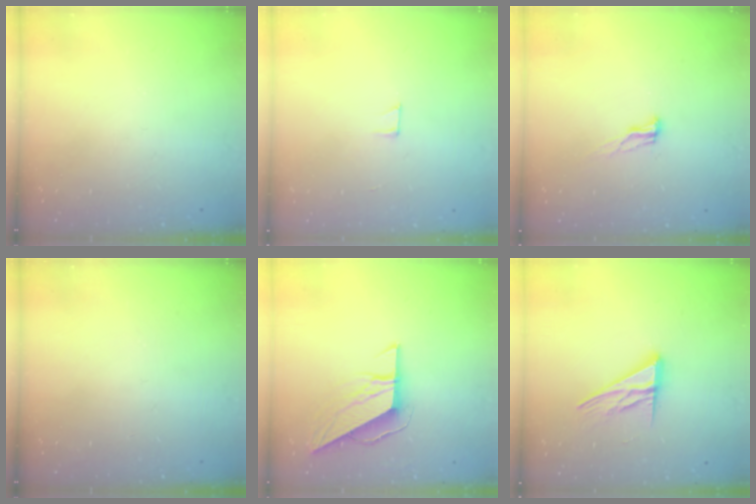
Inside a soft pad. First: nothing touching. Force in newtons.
{"total": 4.3, "press": 4.3, "slide": 0.4}
{"total": 8.0, "press": 7.7, "slide": 2.0}
{"total": 0.0}
{"total": 8.4, "press": 8.4, "slide": 0.4}
{"total": 12.6, "press": 12.5, "slide": 1.1}